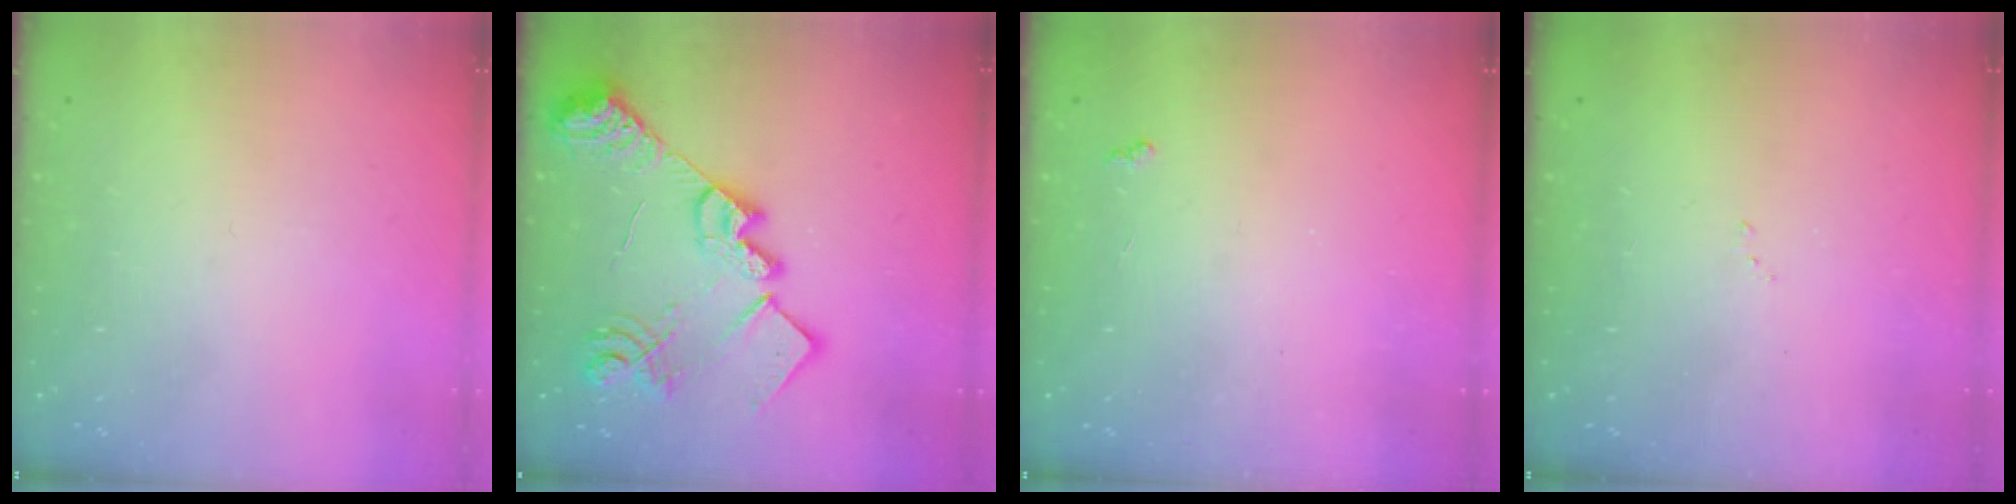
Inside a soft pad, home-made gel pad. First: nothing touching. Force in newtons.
{"total": 22.1, "press": 22.1, "slide": 1.4}
{"total": 2.9, "press": 2.8, "slide": 0.5}
{"total": 5.3, "press": 5.3, "slide": 0.7}